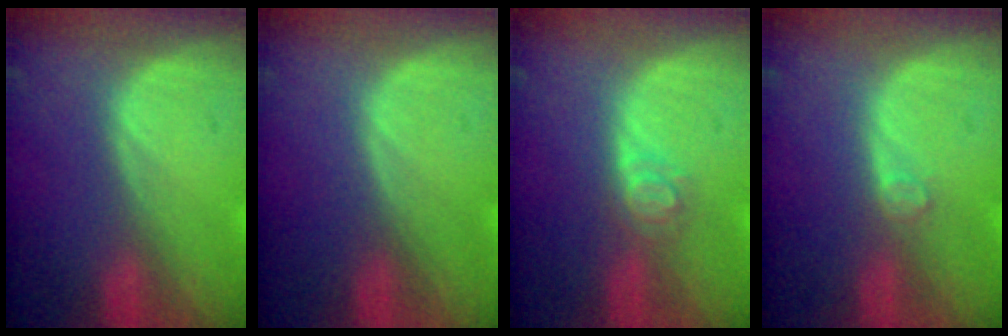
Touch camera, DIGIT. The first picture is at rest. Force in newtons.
{"total": 0.0}
{"total": 2.9, "press": 2.9, "slide": 0.3}
{"total": 1.5, "press": 1.5, "slide": 0.2}